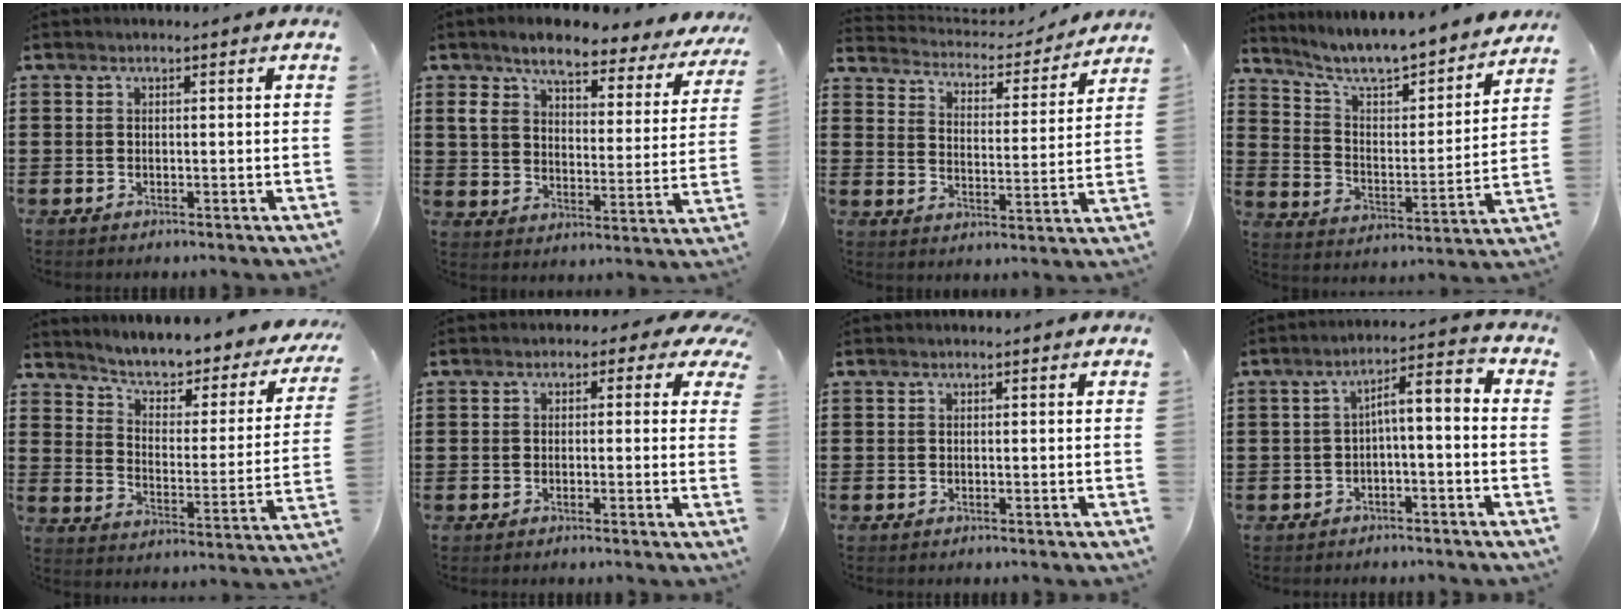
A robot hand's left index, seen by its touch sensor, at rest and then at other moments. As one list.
[{"total": 7.7, "force": [6.3, 2.1, 4.0], "torque": [-0.099, -0.029, 0.106]}, {"total": 3.8, "force": [3.7, 0.5, 0.5], "torque": [-0.035, -0.031, 0.058]}, {"total": 6.4, "force": [5.8, 1.0, 2.4], "torque": [-0.077, -0.048, 0.094]}, {"total": 4.0, "force": [3.2, 1.1, 2.1], "torque": [-0.058, -0.032, 0.046]}, {"total": 1.9, "force": [-0.2, 1.6, 0.9], "torque": [-0.017, 0.006, -0.009]}, {"total": 0.0}, {"total": 3.6, "force": [-1.8, 0.7, 3.1], "torque": [-0.065, -0.006, -0.046]}]